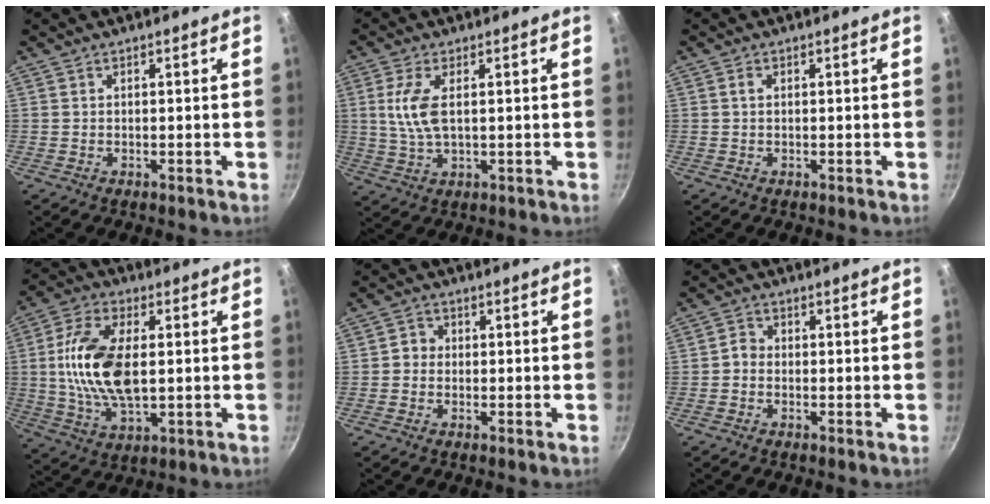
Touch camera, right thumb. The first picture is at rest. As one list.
[{"total": 7.0, "force": [1.2, 3.1, 6.2], "torque": [-0.132, 0.000, 0.024]}, {"total": 0.9, "force": [0.2, 0.6, 0.7], "torque": [-0.012, 0.004, 0.002]}, {"total": 15.5, "force": [1.1, 8.1, 13.2], "torque": [-0.252, 0.009, 0.018]}, {"total": 2.3, "force": [-0.4, 2.2, 0.9], "torque": [-0.002, 0.008, -0.015]}, {"total": 2.0, "force": [-0.9, 1.6, 0.9], "torque": [-0.014, 0.015, -0.023]}]